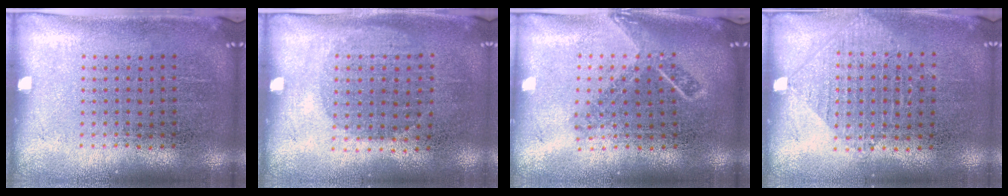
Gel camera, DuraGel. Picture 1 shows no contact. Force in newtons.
{"total": 1.0, "press": 0.9, "slide": 0.5}
{"total": 1.8, "press": 1.3, "slide": 1.3}
{"total": 0.9, "press": 0.9, "slide": 0.2}